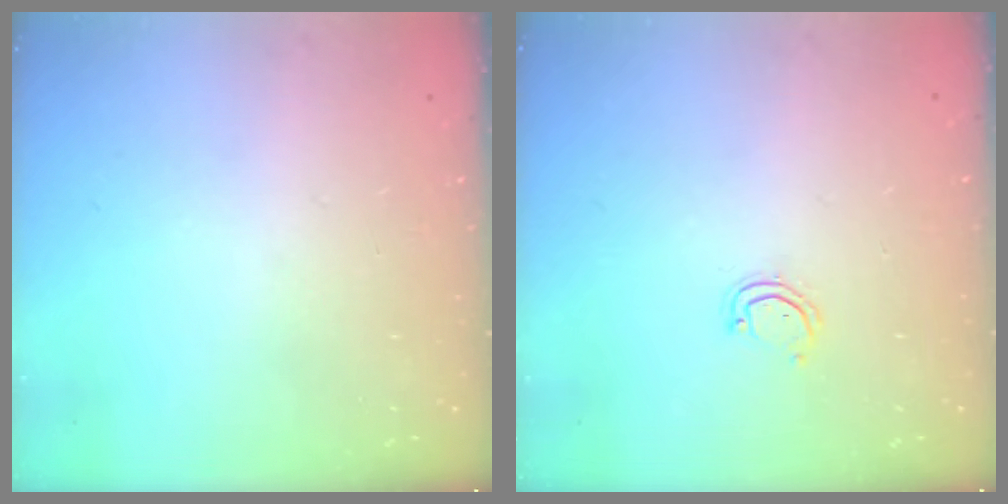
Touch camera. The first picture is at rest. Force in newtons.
{"total": 3.5, "press": 3.5, "slide": 0.3}